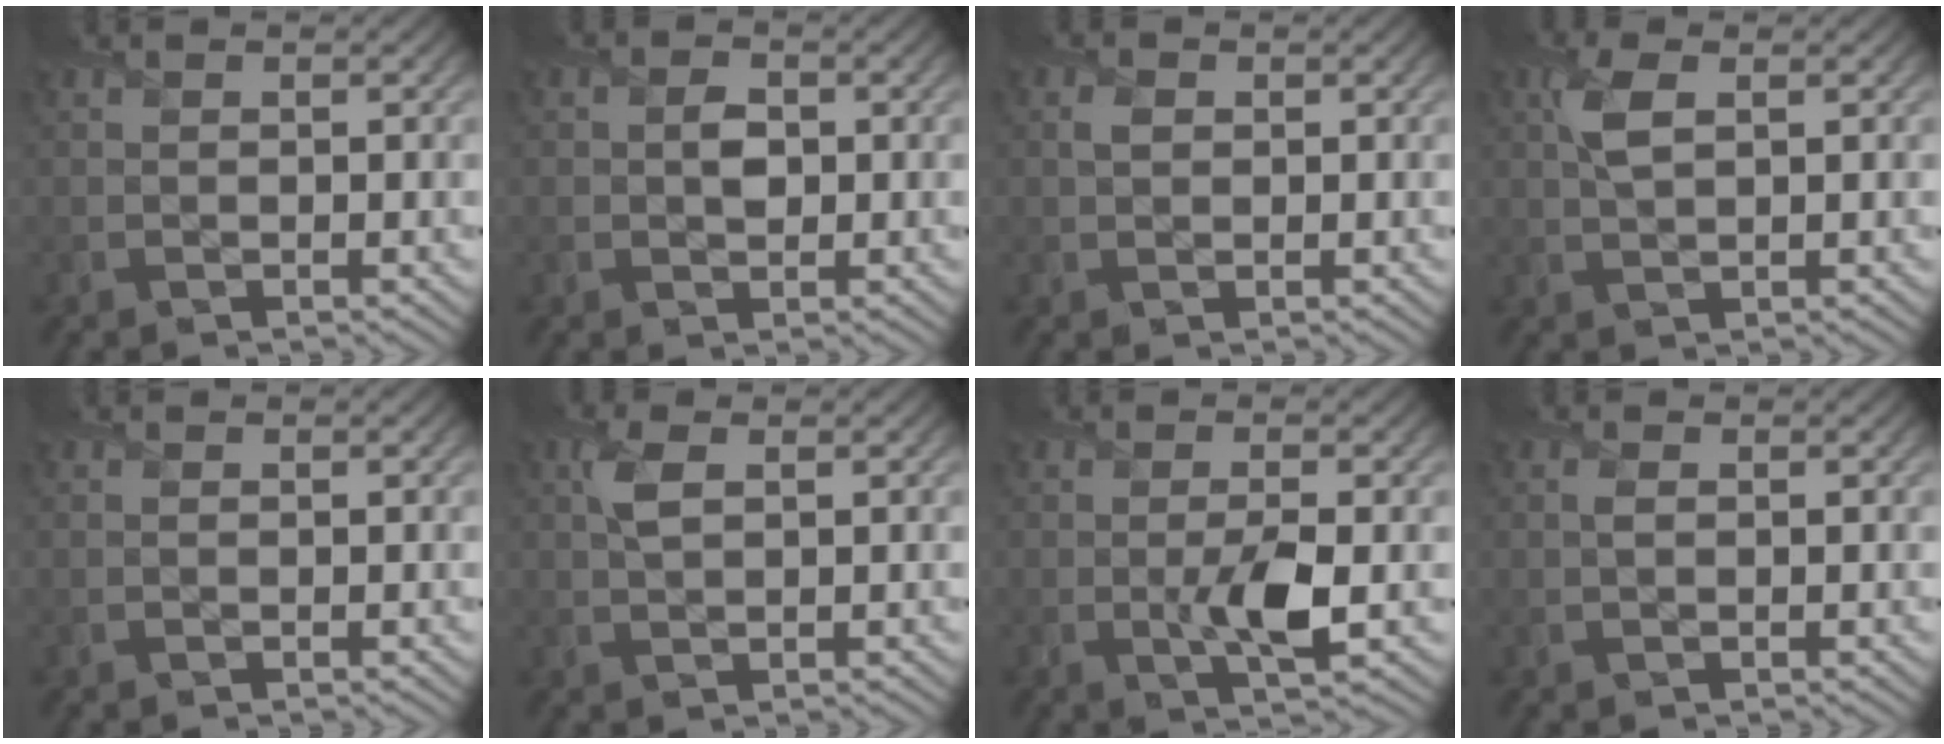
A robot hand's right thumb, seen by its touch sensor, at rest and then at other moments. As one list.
[{"total": 1.9, "force": [0.0, 1.5, 1.1], "torque": [-0.018, -0.005, -0.002]}, {"total": 1.0, "force": [0.3, 0.9, 0.4], "torque": [-0.007, -0.003, 0.004]}, {"total": 3.3, "force": [1.1, 1.3, 2.8], "torque": [-0.069, 0.005, 0.023]}, {"total": 0.0}, {"total": 2.5, "force": [0.9, 1.1, 2.1], "torque": [-0.054, 0.004, 0.018]}, {"total": 4.1, "force": [-0.7, 1.3, 3.8], "torque": [-0.073, -0.010, -0.011]}, {"total": 0.7, "force": [0.1, 0.3, 0.6], "torque": [-0.014, 0.000, 0.003]}]